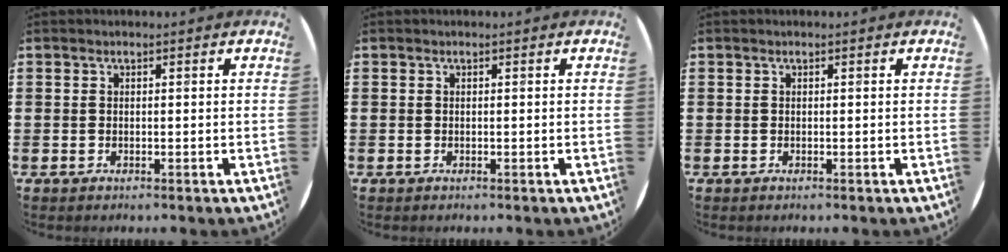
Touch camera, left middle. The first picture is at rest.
{"total": 0.0}
{"total": 0.0}